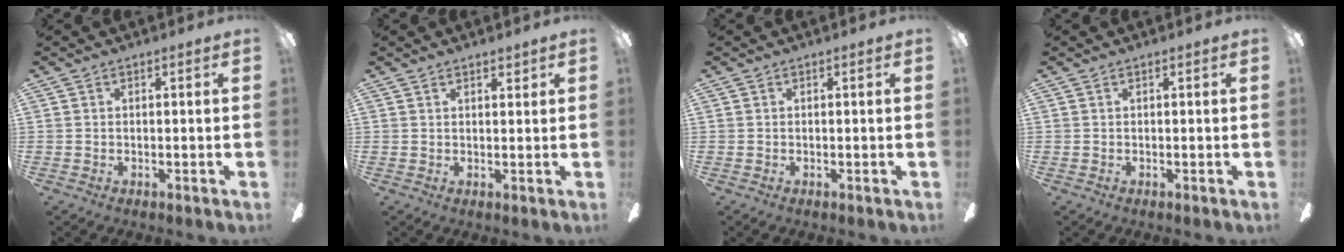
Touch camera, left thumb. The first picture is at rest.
{"total": 1.8, "force": [1.6, 0.4, 0.6], "torque": [-0.006, -0.007, 0.028]}
{"total": 0.0}
{"total": 0.0}